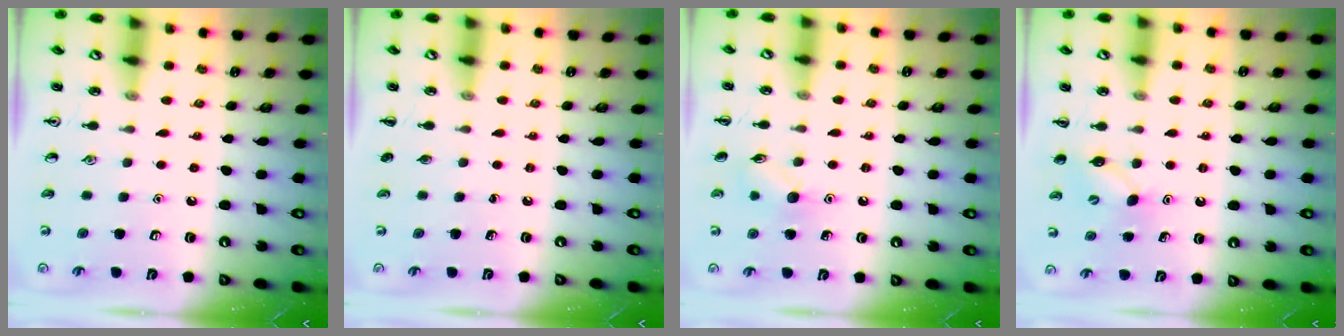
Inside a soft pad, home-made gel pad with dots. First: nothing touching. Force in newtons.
{"total": 0.0}
{"total": 7.5, "press": 7.3, "slide": 1.4}
{"total": 4.4, "press": 4.2, "slide": 1.2}